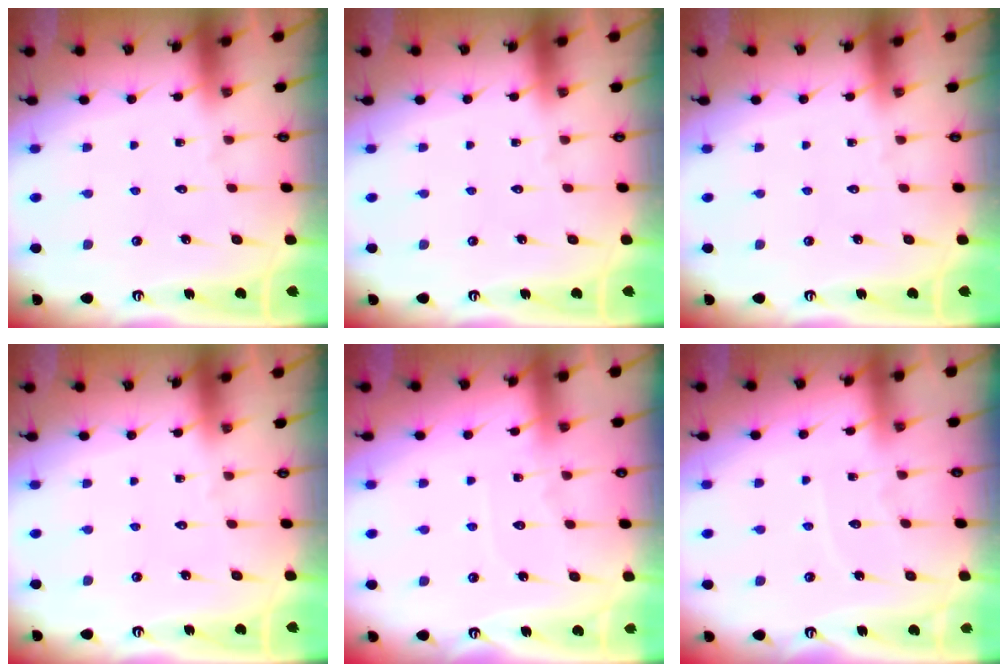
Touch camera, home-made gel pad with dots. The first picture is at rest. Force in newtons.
{"total": 0.0}
{"total": 0.0}
{"total": 0.0}
{"total": 3.9, "press": 3.9, "slide": 0.5}
{"total": 3.2, "press": 3.2, "slide": 0.4}